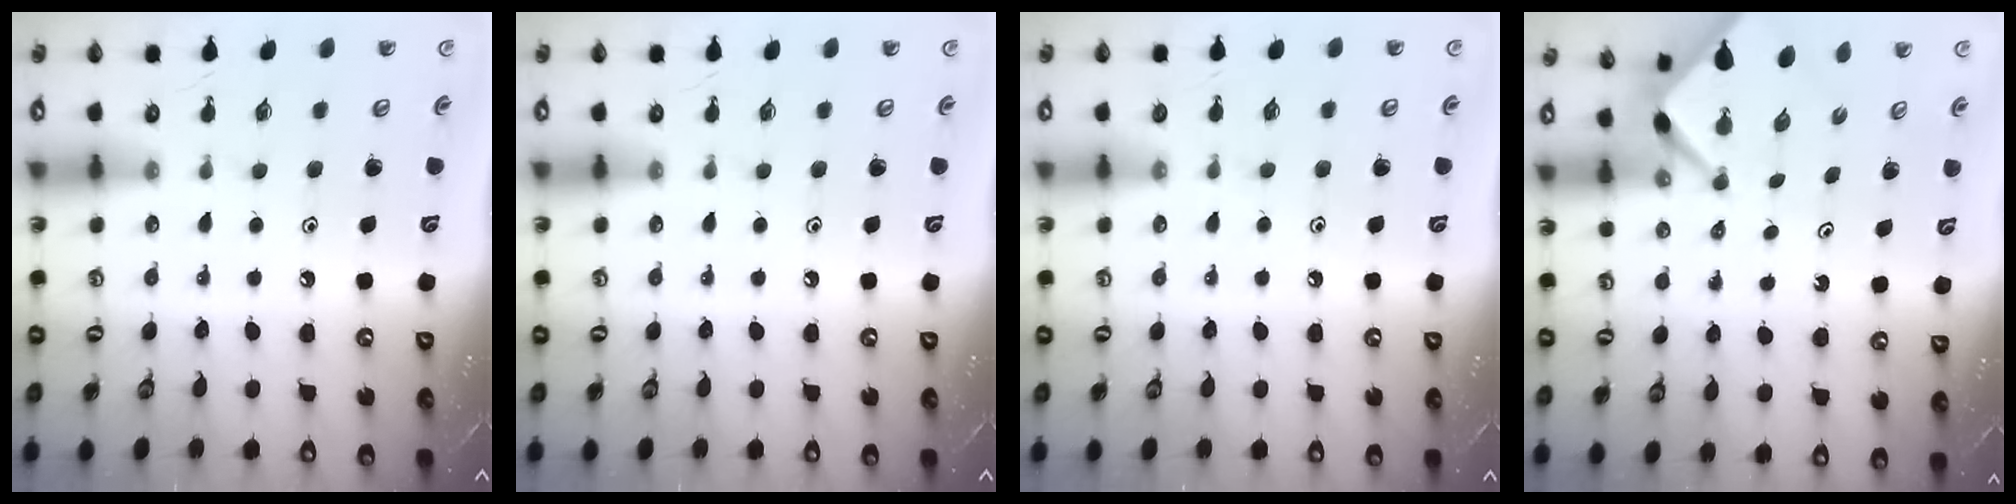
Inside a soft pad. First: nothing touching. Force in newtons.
{"total": 0.0}
{"total": 2.6, "press": 2.6, "slide": 0.4}
{"total": 2.5, "press": 2.4, "slide": 0.4}